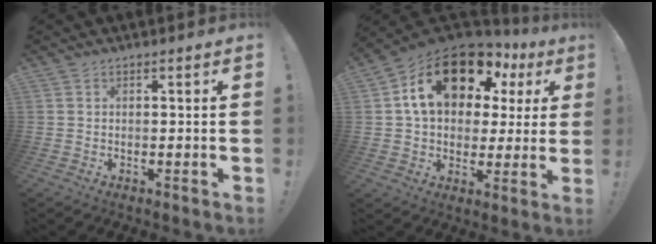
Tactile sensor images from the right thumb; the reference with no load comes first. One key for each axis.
{"total": 19.1, "fx": 9.0, "fy": 11.7, "fz": 12.2, "tx": -0.186, "ty": -0.039, "tz": 0.161}